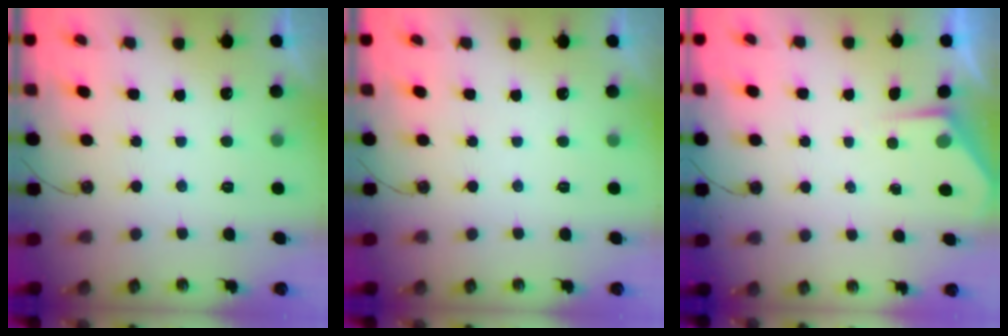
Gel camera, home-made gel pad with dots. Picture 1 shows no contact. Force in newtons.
{"total": 0.0}
{"total": 2.5, "press": 2.5, "slide": 0.4}